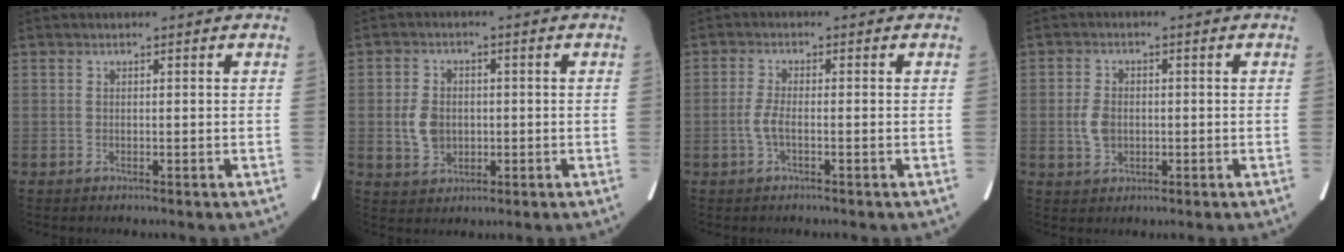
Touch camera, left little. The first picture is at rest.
{"total": 5.1, "force": [-0.5, 4.2, 2.9], "torque": [-0.066, 0.006, 0.001]}
{"total": 2.4, "force": [-0.8, 0.6, 2.2], "torque": [-0.056, -0.002, -0.020]}
{"total": 3.6, "force": [-0.5, 2.8, 2.3], "torque": [-0.055, 0.004, -0.005]}